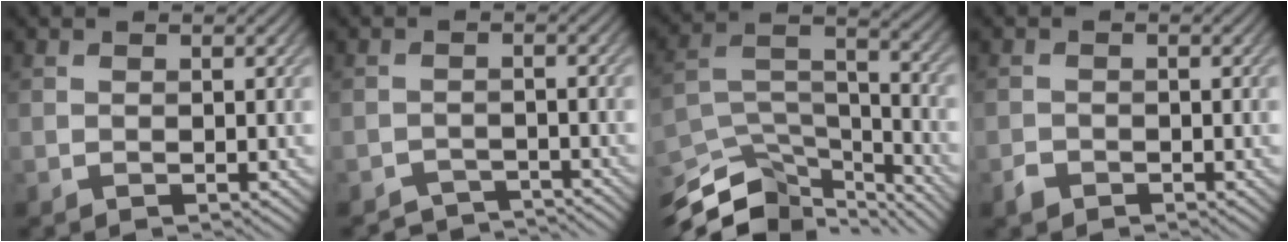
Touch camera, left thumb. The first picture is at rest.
{"total": 3.4, "force": [-3.4, 0.4, 0.2], "torque": [-0.003, -0.002, -0.053]}
{"total": 12.5, "force": [-10.2, 4.5, 5.6], "torque": [-0.140, -0.008, -0.162]}
{"total": 1.1, "force": [-0.9, 0.5, 0.2], "torque": [-0.004, 0.001, -0.023]}